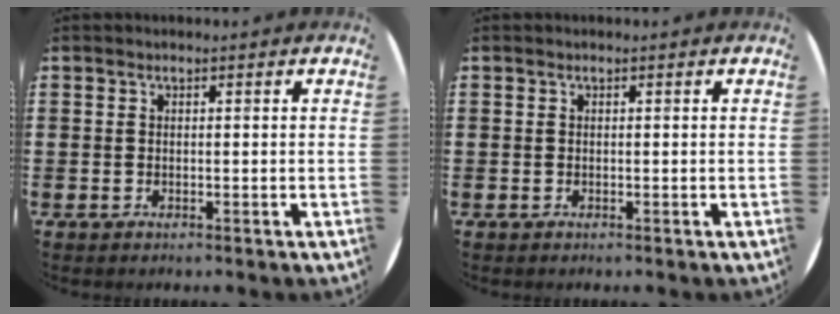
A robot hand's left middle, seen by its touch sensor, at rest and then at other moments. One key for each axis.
{"total": 0.0}